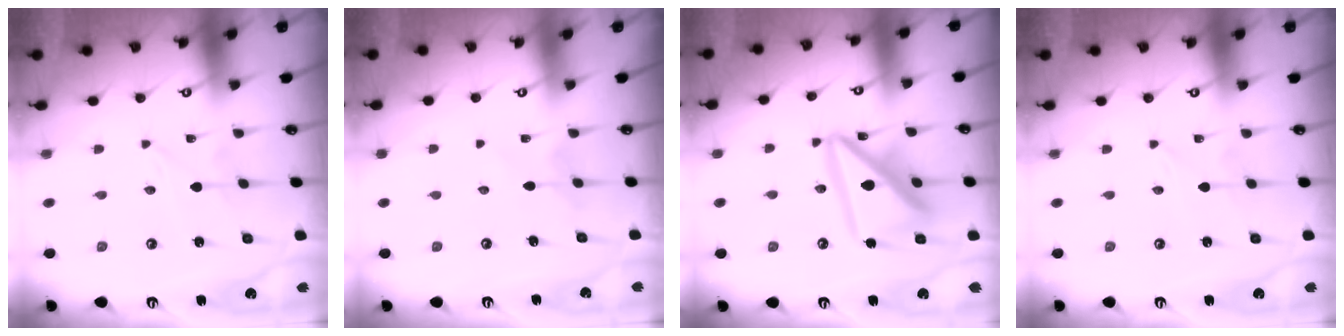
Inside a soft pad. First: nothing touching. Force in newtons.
{"total": 5.5, "press": 5.5, "slide": 0.7}
{"total": 17.3, "press": 17.1, "slide": 2.0}
{"total": 0.0}